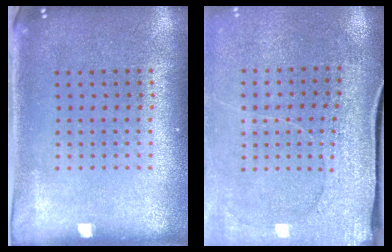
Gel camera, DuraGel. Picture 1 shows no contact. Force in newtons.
{"total": 3.0, "press": 2.8, "slide": 1.1}